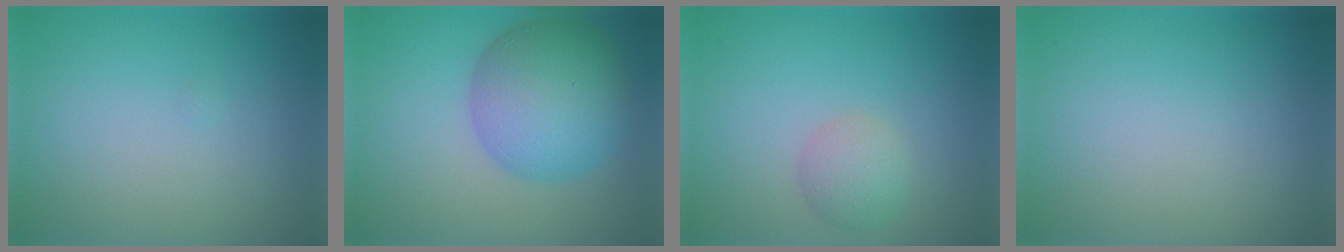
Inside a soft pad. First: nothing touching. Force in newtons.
{"total": 8.8, "press": 8.8, "slide": 0.2}
{"total": 2.2, "press": 2.2, "slide": 0.1}
{"total": 0.0}